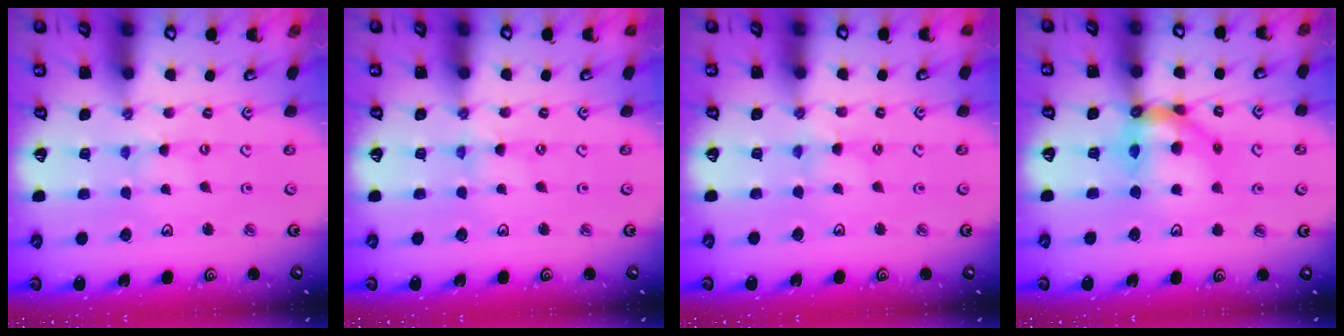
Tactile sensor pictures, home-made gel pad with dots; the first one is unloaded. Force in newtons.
{"total": 0.0}
{"total": 2.5, "press": 2.5, "slide": 0.2}
{"total": 11.2, "press": 11.0, "slide": 2.1}